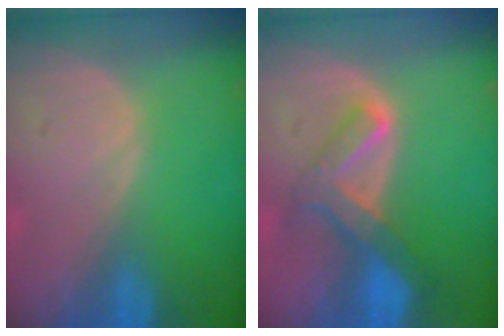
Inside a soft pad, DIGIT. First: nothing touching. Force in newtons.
{"total": 6.5, "press": 5.9, "slide": 2.6}